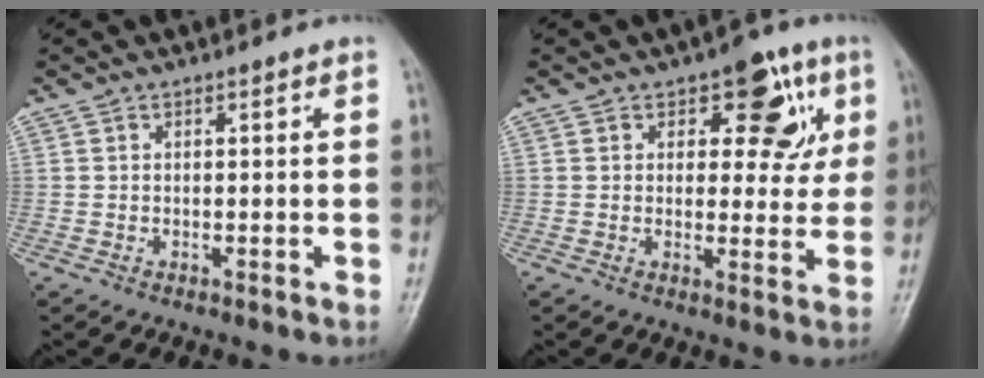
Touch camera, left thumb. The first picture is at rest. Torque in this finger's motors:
{"motor_torque": [0.84, 0.68, 0.40, -0.62, 0.02]}